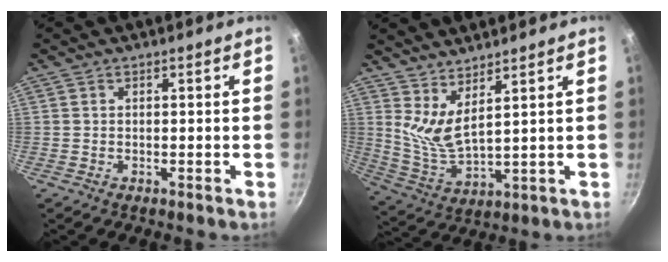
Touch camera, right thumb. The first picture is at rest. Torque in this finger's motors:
{"motor_torque": [0.44, 0.67, 0.52, -0.37, 0.08]}